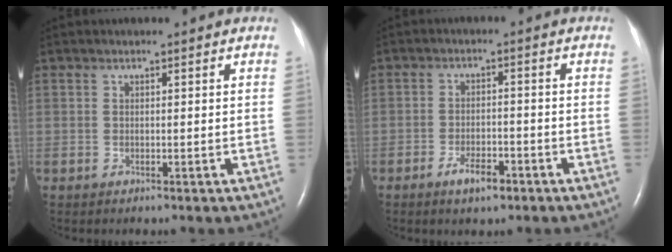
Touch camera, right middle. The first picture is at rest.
{"total": 4.1, "force": [-2.7, 1.3, 2.8], "torque": [-0.055, 0.000, -0.044]}